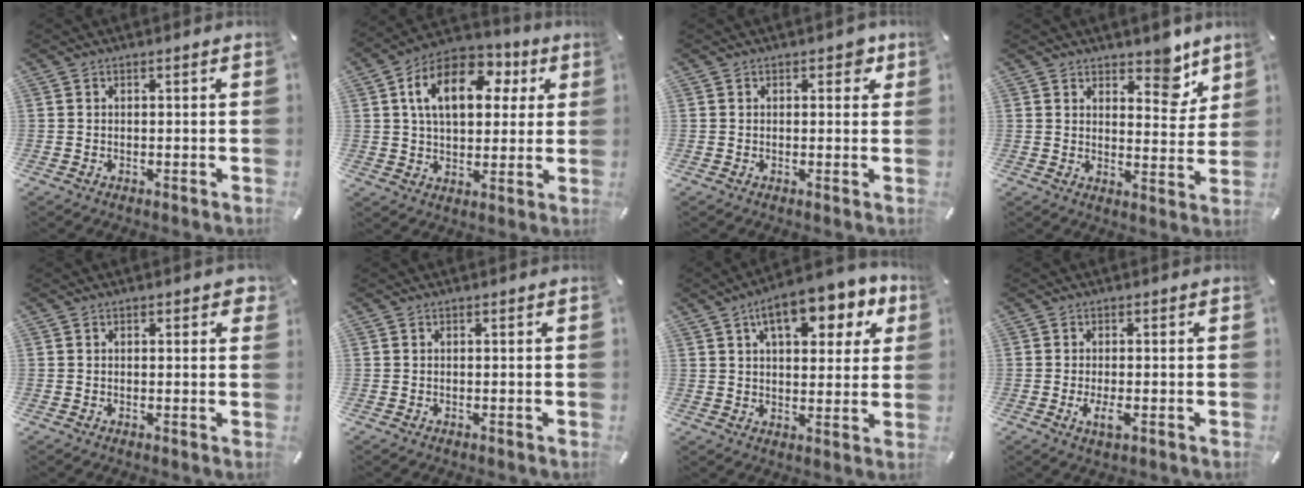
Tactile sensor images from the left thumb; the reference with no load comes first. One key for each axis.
{"total": 15.7, "fx": 5.1, "fy": 10.2, "fz": 10.8, "tx": -0.182, "ty": 0.001, "tz": 0.088}
{"total": 2.7, "fx": 1.1, "fy": 1.8, "fz": 1.7, "tx": -0.005, "ty": -0.004, "tz": 0.010}
{"total": 8.4, "fx": 6.3, "fy": 4.3, "fz": 3.4, "tx": -0.018, "ty": -0.048, "tz": 0.104}
{"total": 1.4, "fx": 0.6, "fy": 0.8, "fz": 1.0, "tx": -0.013, "ty": 0.002, "tz": 0.007}
{"total": 0.0}
{"total": 13.5, "fx": 7.3, "fy": 6.9, "fz": 9.0, "tx": -0.122, "ty": -0.025, "tz": 0.118}
{"total": 3.7, "fx": -0.9, "fy": 1.3, "fz": 3.4, "tx": -0.069, "ty": -0.009, "tz": -0.021}